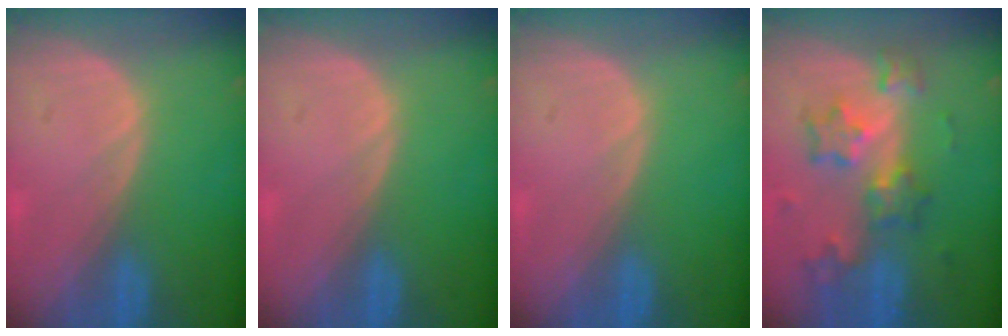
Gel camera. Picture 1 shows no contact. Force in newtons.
{"total": 0.0}
{"total": 0.0}
{"total": 8.4, "press": 7.4, "slide": 4.0}